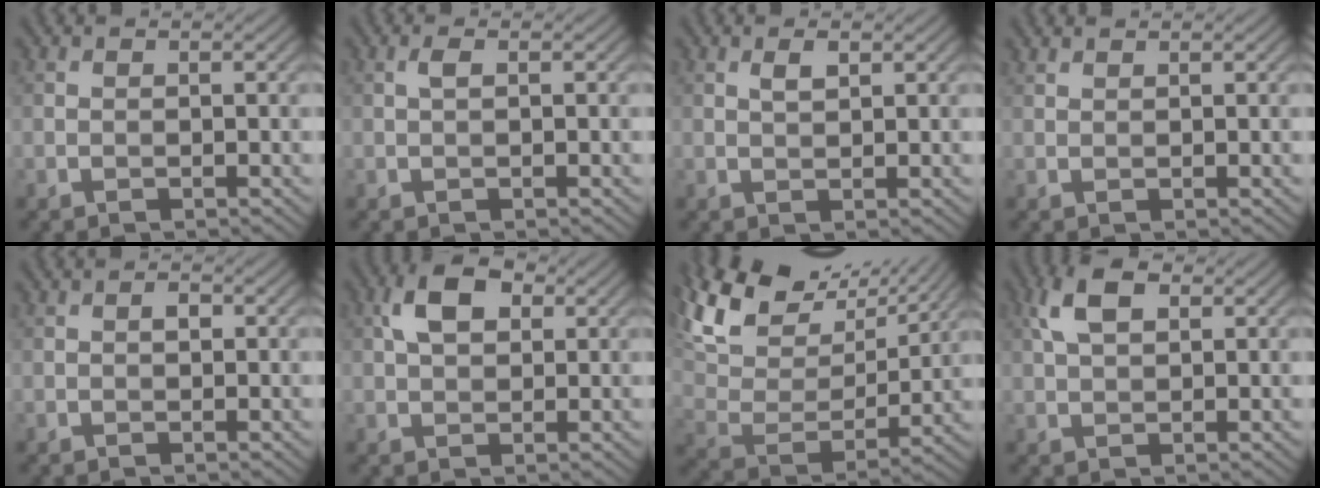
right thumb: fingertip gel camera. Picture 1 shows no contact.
{"total": 0.9, "force": [0.2, 0.2, 0.9], "torque": [-0.021, 0.005, 0.005]}
{"total": 1.6, "force": [0.8, 0.6, 1.2], "torque": [-0.026, 0.001, 0.018]}
{"total": 1.0, "force": [0.9, 0.1, 0.3], "torque": [-0.012, 0.005, 0.023]}
{"total": 0.8, "force": [0.1, 0.5, 0.6], "torque": [-0.009, 0.002, 0.000]}
{"total": 5.6, "force": [1.9, 3.4, 4.1], "torque": [-0.080, 0.009, 0.027]}
{"total": 17.0, "force": [12.0, 7.6, 9.3], "torque": [-0.233, 0.036, 0.195]}
{"total": 5.4, "force": [2.2, 2.8, 4.0], "torque": [-0.093, 0.010, 0.037]}